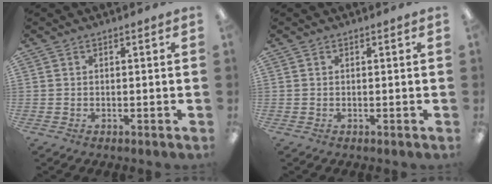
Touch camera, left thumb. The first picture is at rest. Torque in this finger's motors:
{"motor_torque": [0.00, 0.00, 0.00, -0.04, 0.00]}